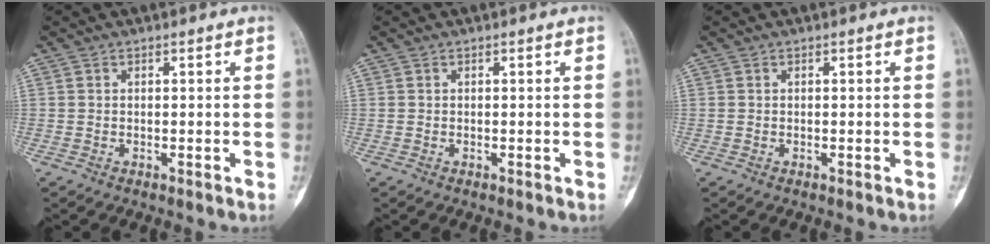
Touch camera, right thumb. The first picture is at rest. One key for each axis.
{"total": 0.0}
{"total": 0.0}